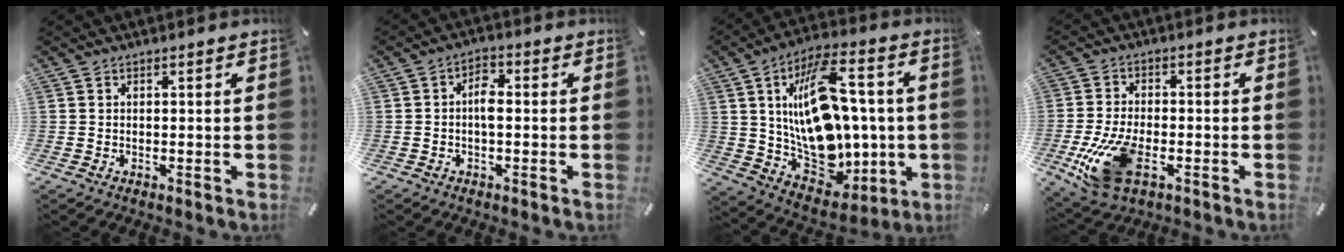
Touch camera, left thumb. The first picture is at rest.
{"total": 4.2, "force": [-0.4, 2.1, 3.7], "torque": [-0.061, 0.008, -0.010]}
{"total": 21.9, "force": [3.3, 13.6, 16.8], "torque": [-0.306, -0.029, 0.059]}
{"total": 13.7, "force": [-4.4, 7.1, 10.8], "torque": [-0.240, -0.005, -0.075]}